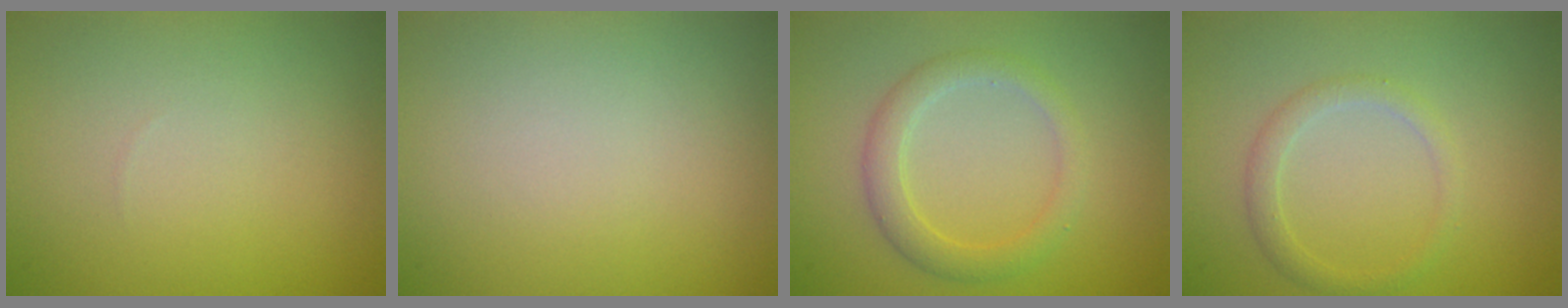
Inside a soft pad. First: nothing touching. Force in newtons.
{"total": 0.0}
{"total": 2.7, "press": 2.7, "slide": 0.2}
{"total": 1.7, "press": 1.7, "slide": 0.0}